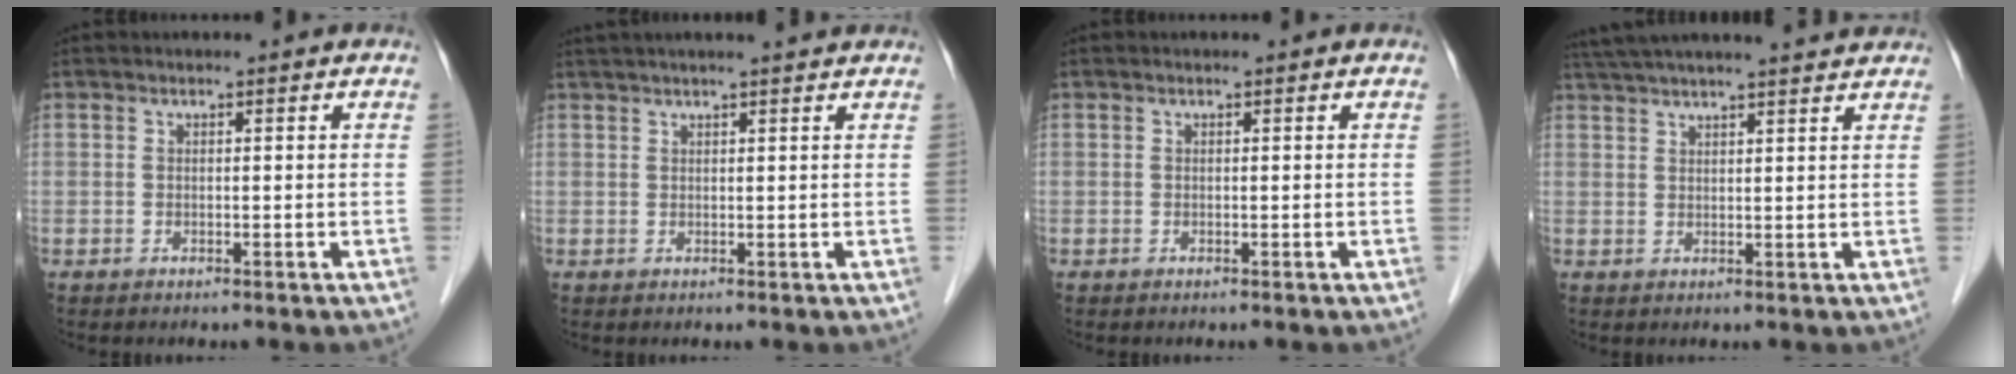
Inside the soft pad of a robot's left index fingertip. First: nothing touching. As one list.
[{"total": 7.5, "force": [6.6, 0.0, 3.6], "torque": [-0.054, 0.031, 0.088]}, {"total": 0.0}, {"total": 15.6, "force": [14.1, 0.8, 6.6], "torque": [-0.113, 0.040, 0.201]}]